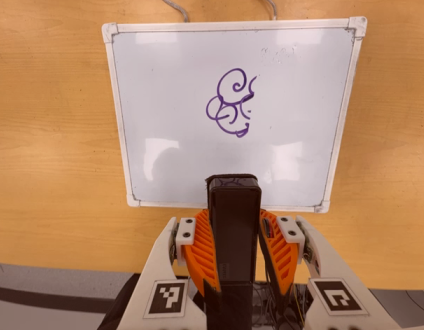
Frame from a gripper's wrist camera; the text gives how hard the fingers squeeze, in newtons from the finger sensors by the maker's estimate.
{"total": 7.9, "left": 6.3, "right": 9.5}